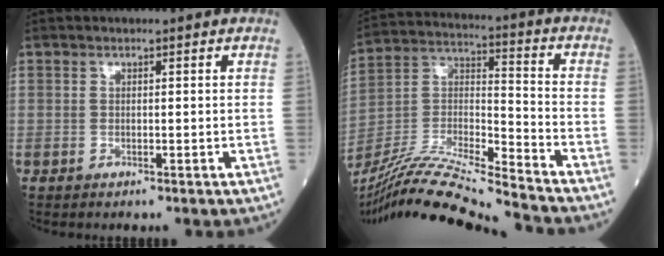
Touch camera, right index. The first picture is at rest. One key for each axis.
{"total": 20.1, "fx": -18.4, "fy": -1.3, "fz": 8.0, "tx": -0.168, "ty": -0.011, "tz": -0.331}